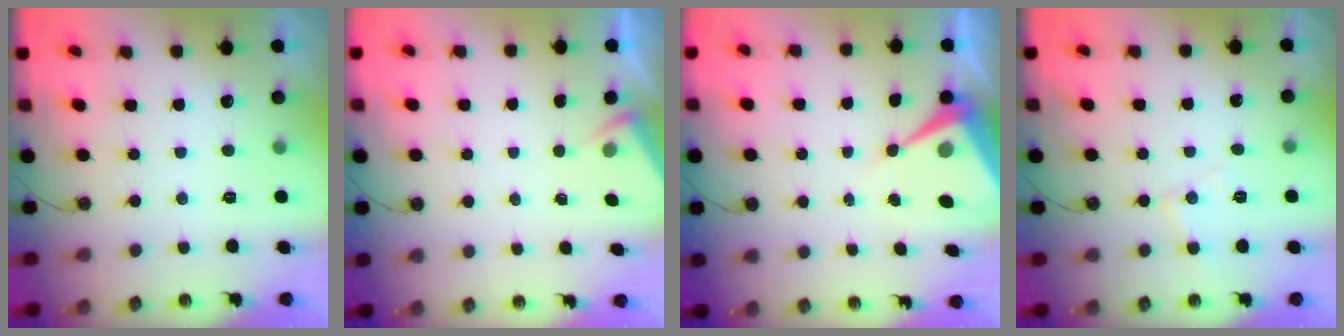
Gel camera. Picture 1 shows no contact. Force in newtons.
{"total": 2.1, "press": 2.1, "slide": 0.3}
{"total": 9.2, "press": 9.2, "slide": 0.7}
{"total": 7.3, "press": 7.3, "slide": 0.5}